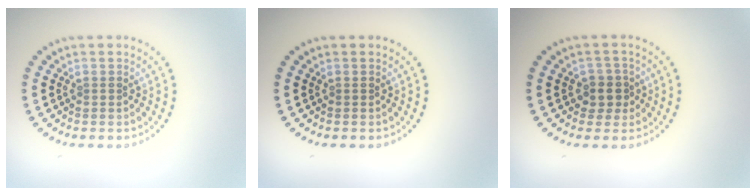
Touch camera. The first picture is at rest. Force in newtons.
{"total": 0.0}
{"total": 2.1, "press": 1.8, "slide": 1.1}